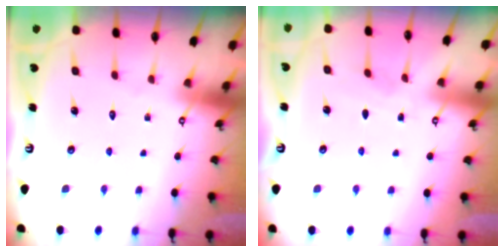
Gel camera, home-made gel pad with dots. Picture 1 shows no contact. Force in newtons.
{"total": 3.2, "press": 3.2, "slide": 0.4}